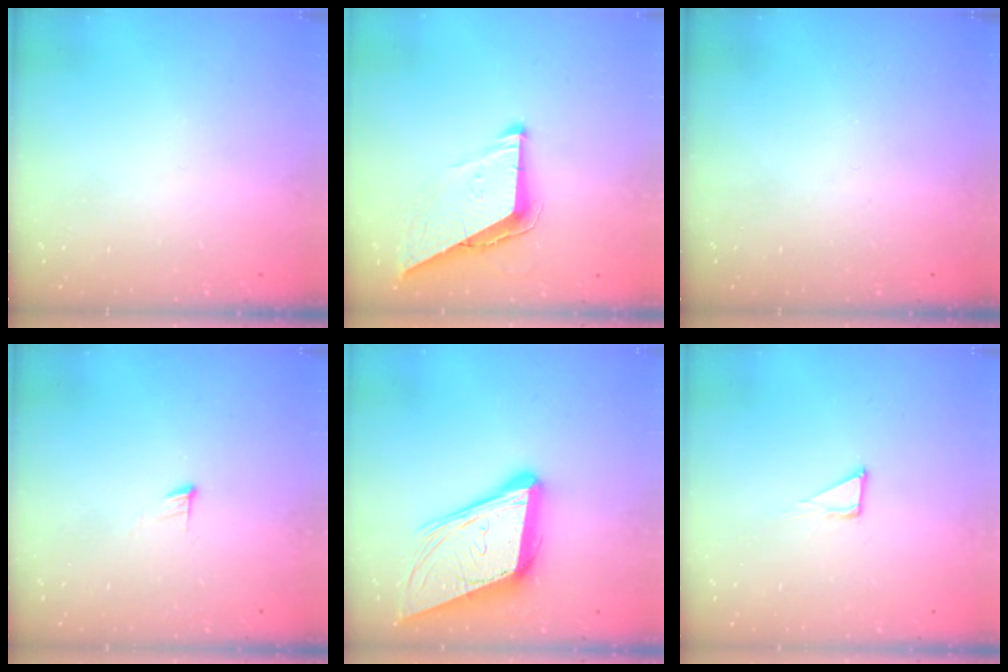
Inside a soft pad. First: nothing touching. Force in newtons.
{"total": 8.8, "press": 8.7, "slide": 0.4}
{"total": 0.0}
{"total": 4.0, "press": 4.0, "slide": 0.3}
{"total": 15.8, "press": 15.2, "slide": 4.2}
{"total": 5.1, "press": 5.0, "slide": 0.4}